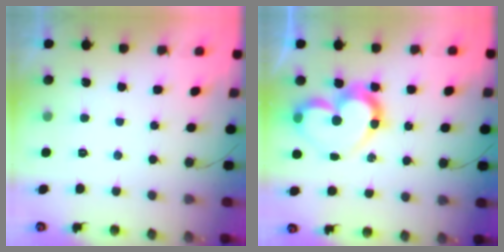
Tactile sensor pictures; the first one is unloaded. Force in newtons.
{"total": 14.4, "press": 14.3, "slide": 1.5}